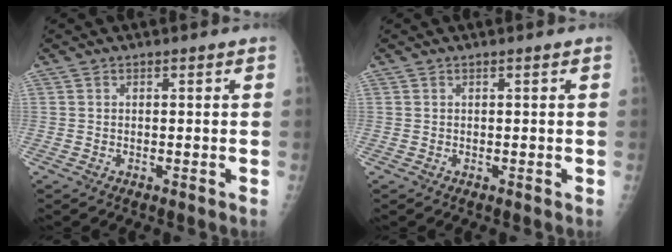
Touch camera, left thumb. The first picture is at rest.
{"total": 0.0}